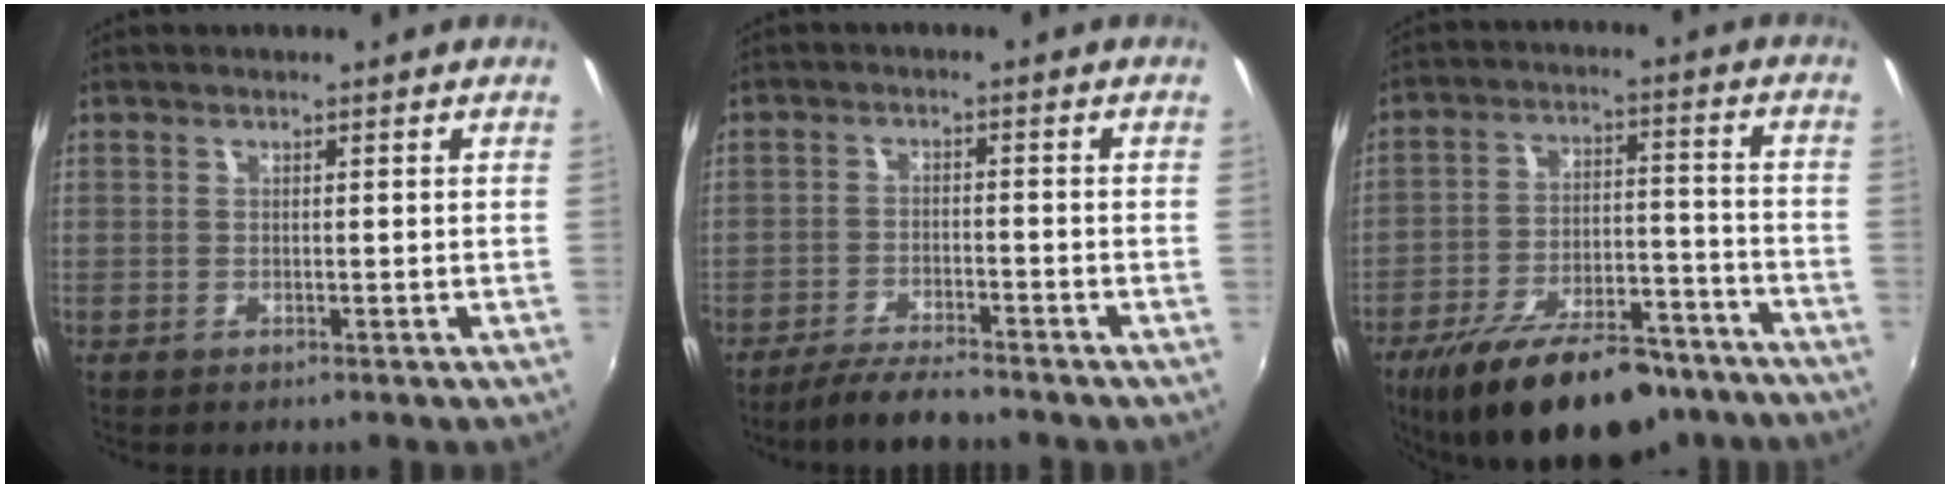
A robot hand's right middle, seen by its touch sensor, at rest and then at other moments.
{"total": 6.9, "force": [-6.1, 0.7, 3.1], "torque": [-0.077, -0.011, -0.107]}
{"total": 22.7, "force": [-17.0, 8.9, 12.0], "torque": [-0.215, -0.007, -0.245]}